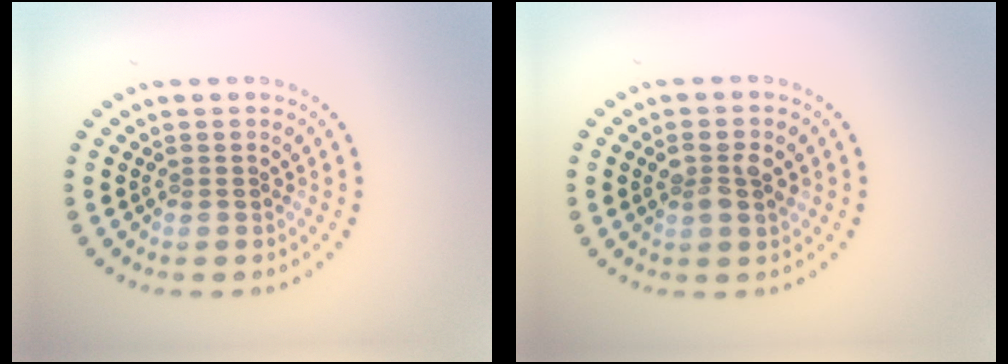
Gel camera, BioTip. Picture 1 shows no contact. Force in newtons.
{"total": 2.5, "press": 2.5, "slide": 0.4}